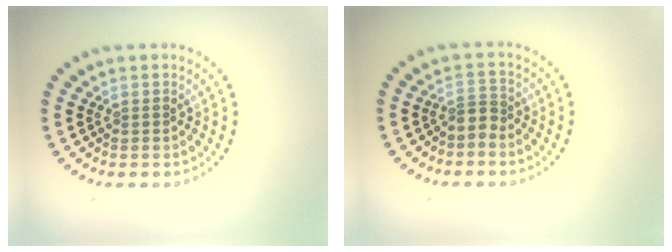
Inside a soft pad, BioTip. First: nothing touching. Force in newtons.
{"total": 1.6, "press": 1.1, "slide": 1.2}